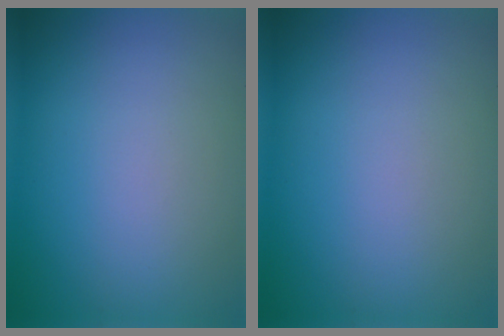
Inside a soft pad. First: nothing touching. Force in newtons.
{"total": 0.0}